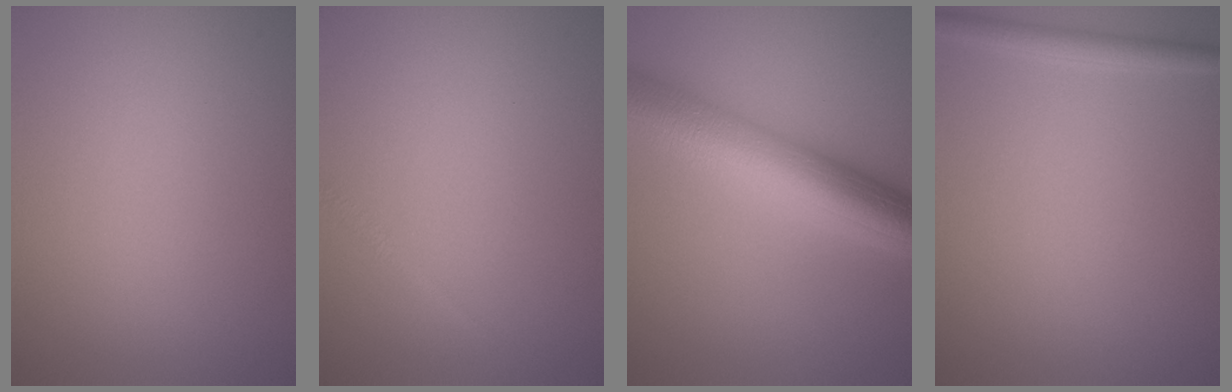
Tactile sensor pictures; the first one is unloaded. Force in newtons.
{"total": 0.6, "press": 0.6, "slide": 0.0}
{"total": 9.2, "press": 9.2, "slide": 0.4}
{"total": 1.7, "press": 1.7, "slide": 0.1}